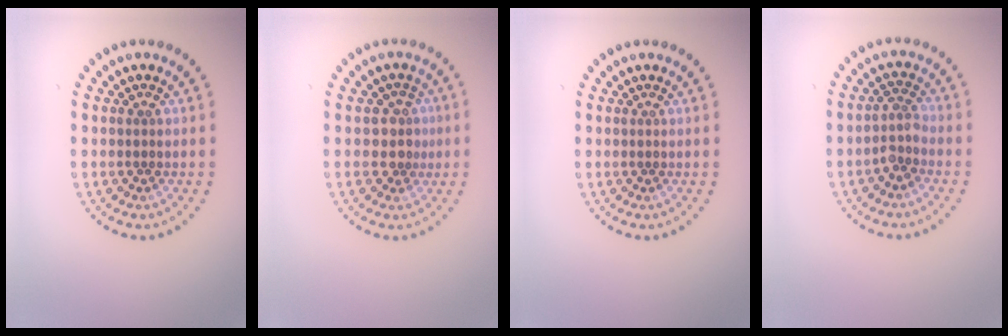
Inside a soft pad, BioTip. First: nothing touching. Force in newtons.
{"total": 2.2, "press": 1.8, "slide": 1.3}
{"total": 0.0}
{"total": 1.8, "press": 1.3, "slide": 1.3}